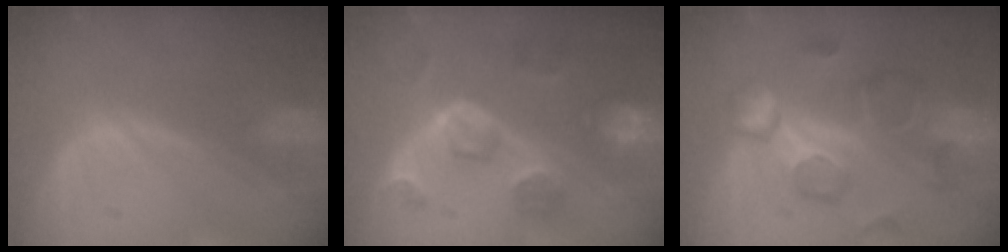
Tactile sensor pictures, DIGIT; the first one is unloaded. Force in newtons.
{"total": 8.6, "press": 7.7, "slide": 4.0}
{"total": 10.4, "press": 9.3, "slide": 4.8}